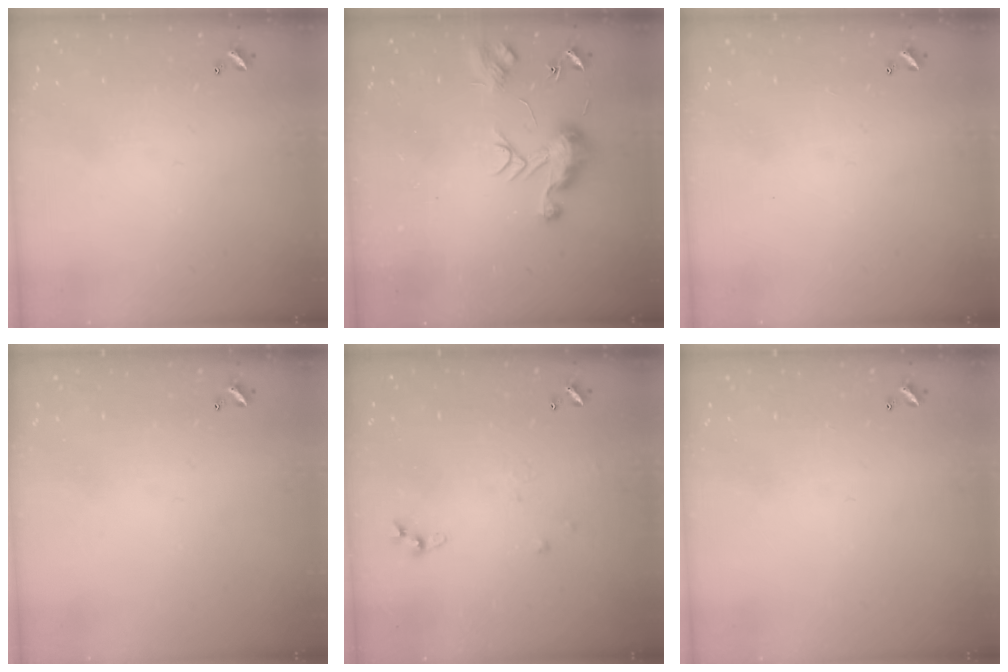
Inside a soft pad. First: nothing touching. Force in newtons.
{"total": 9.0, "press": 9.0, "slide": 0.5}
{"total": 0.0}
{"total": 0.0}
{"total": 3.6, "press": 3.6, "slide": 0.5}
{"total": 0.0}